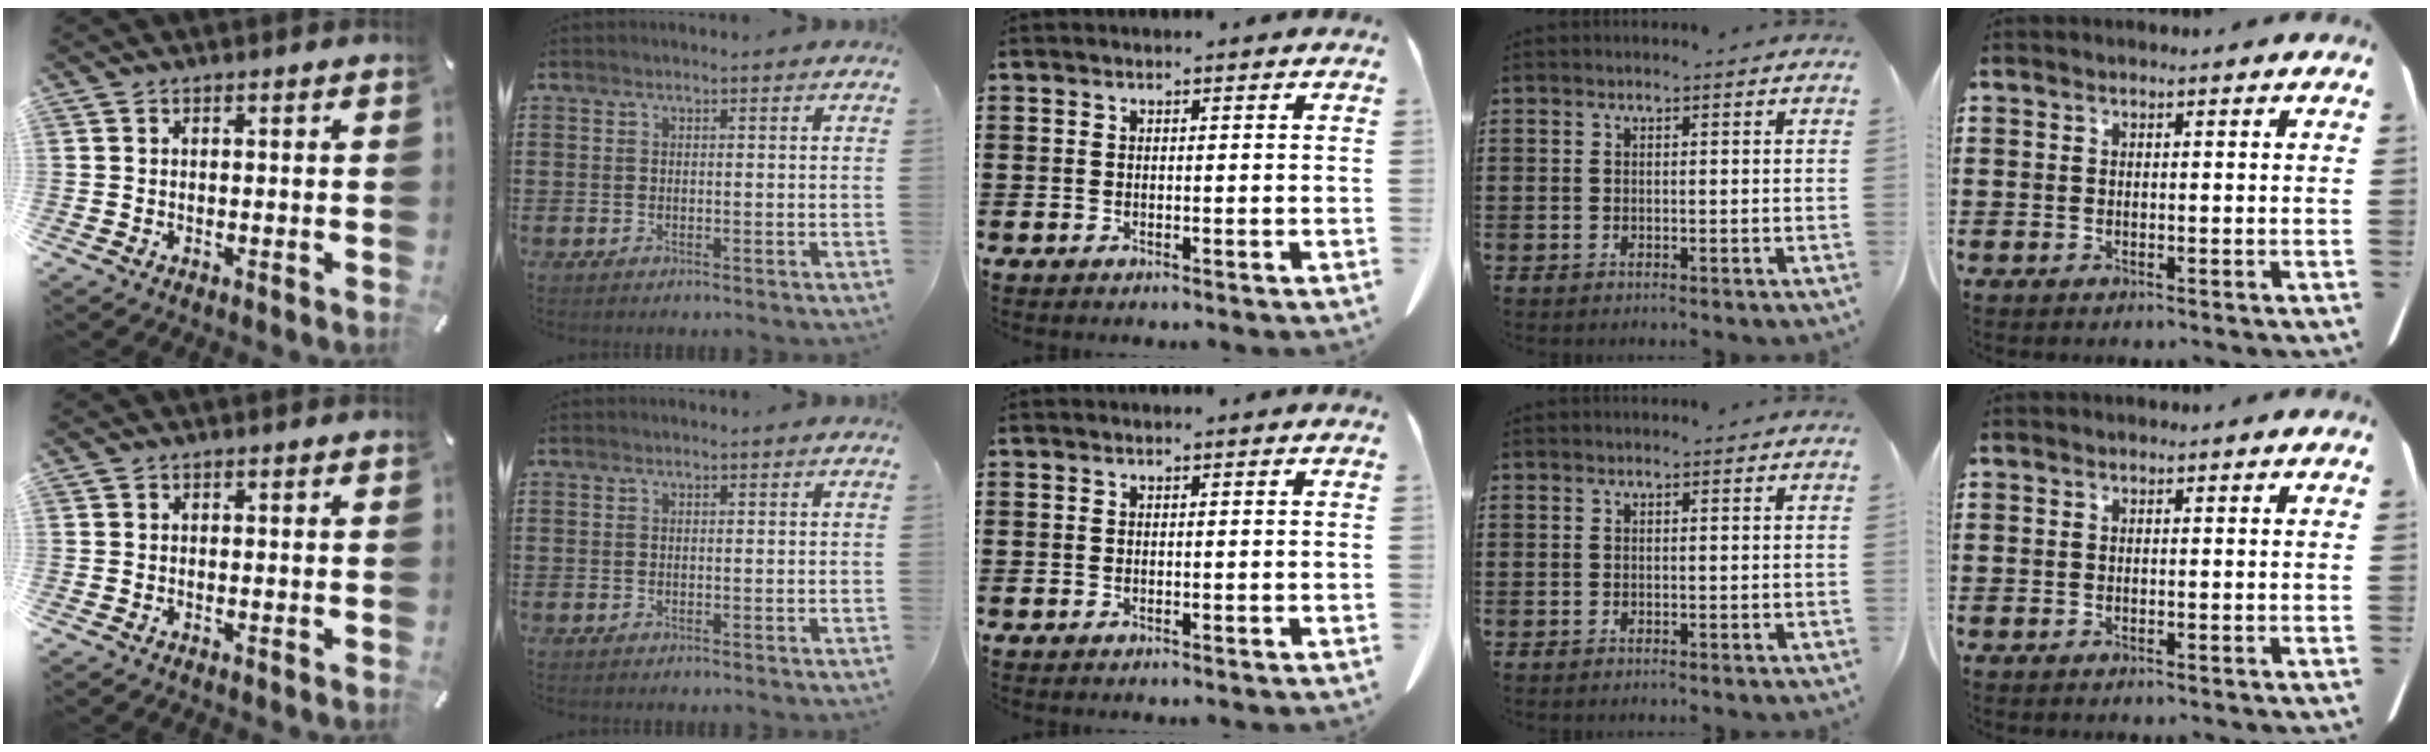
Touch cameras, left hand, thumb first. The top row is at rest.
{}